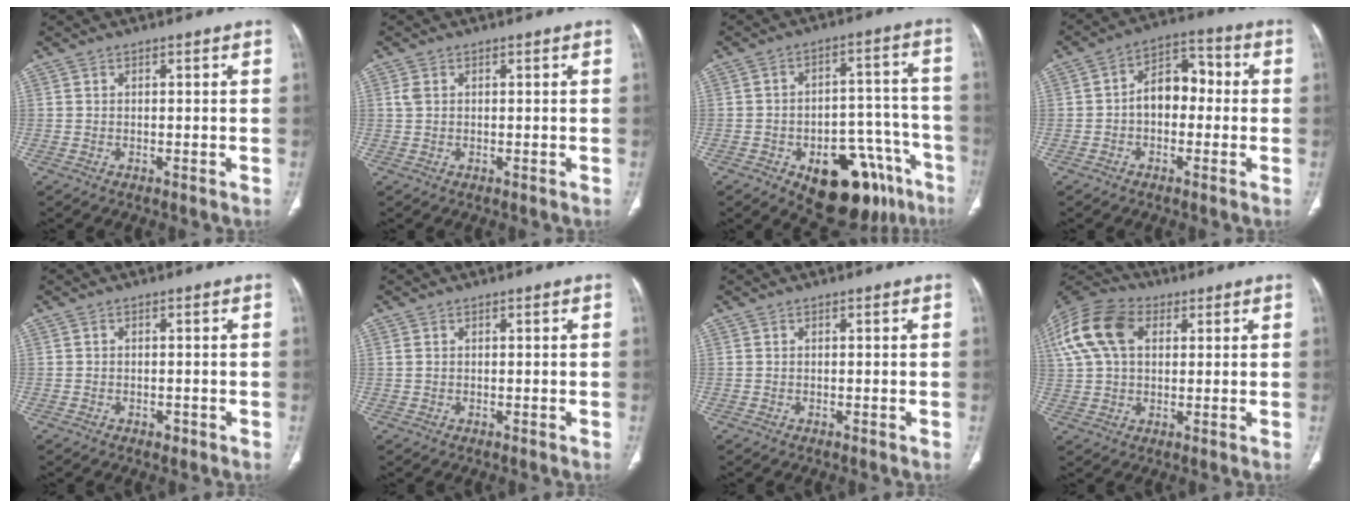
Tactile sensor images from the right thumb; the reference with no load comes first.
{"total": 1.4, "force": [0.4, 0.9, 0.9], "torque": [-0.025, 0.006, 0.014]}
{"total": 20.1, "force": [-10.9, 10.6, 13.1], "torque": [-0.101, 0.082, -0.140]}
{"total": 8.9, "force": [-0.6, 6.0, 6.5], "torque": [-0.073, 0.037, -0.022]}
{"total": 1.2, "force": [-0.6, 0.9, 0.5], "torque": [-0.004, 0.002, -0.007]}
{"total": 0.8, "force": [0.3, 0.6, 0.4], "torque": [-0.009, 0.005, 0.009]}
{"total": 0.0}
{"total": 18.2, "force": [6.0, 12.1, 12.2], "torque": [-0.273, 0.032, 0.106]}